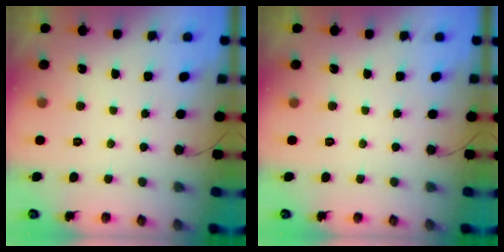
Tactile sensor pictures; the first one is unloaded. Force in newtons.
{"total": 0.0}